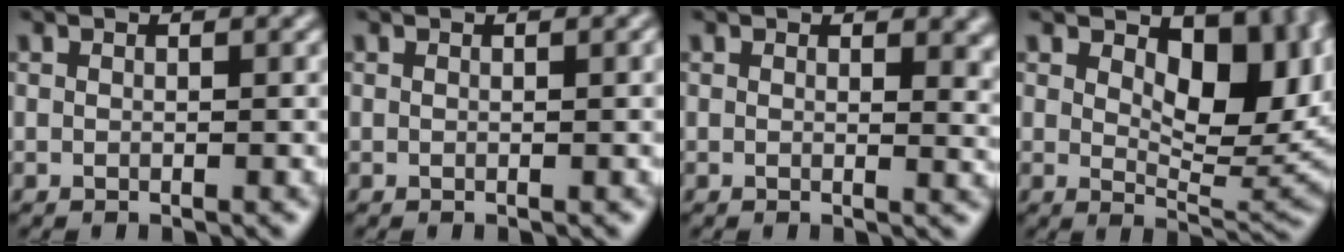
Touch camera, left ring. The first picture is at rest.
{"total": 0.7, "force": [0.2, 0.1, 0.6], "torque": [-0.007, 0.002, 0.001]}
{"total": 2.4, "force": [0.9, 1.3, 1.8], "torque": [-0.018, -0.005, 0.012]}
{"total": 9.8, "force": [2.7, 5.2, 7.8], "torque": [-0.114, -0.011, 0.046]}